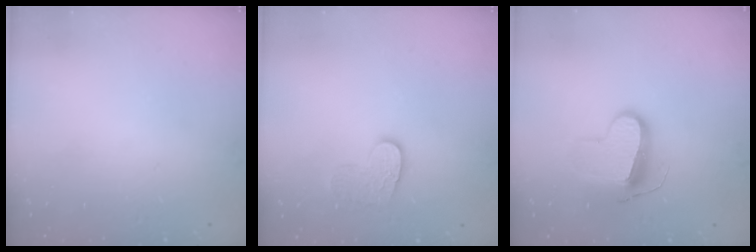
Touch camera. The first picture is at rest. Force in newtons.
{"total": 9.5, "press": 9.5, "slide": 0.6}
{"total": 11.7, "press": 11.7, "slide": 0.9}